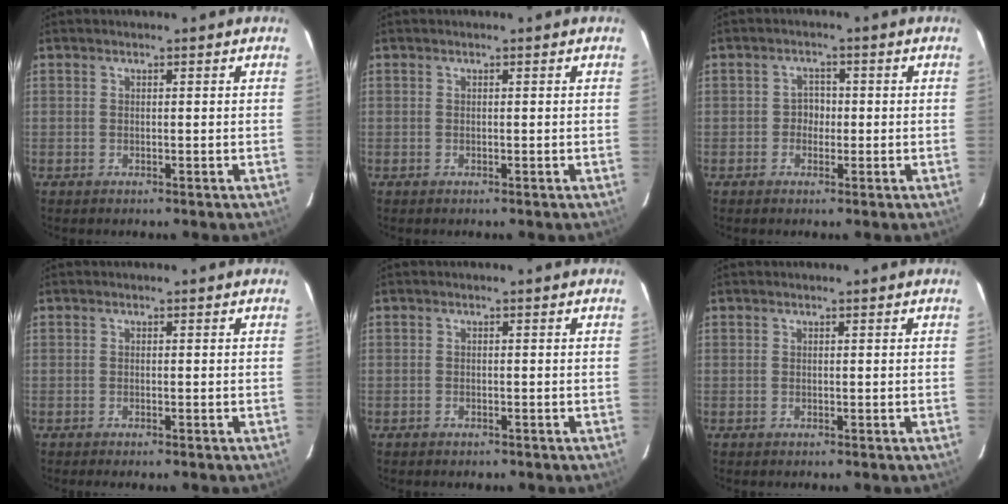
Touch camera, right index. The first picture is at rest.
{"total": 0.0}
{"total": 2.3, "force": [-0.7, 2.1, 0.6], "torque": [-0.008, 0.008, -0.014]}
{"total": 0.5, "force": [-0.5, 0.0, 0.2], "torque": [-0.002, 0.000, -0.010]}
{"total": 1.4, "force": [-1.0, 0.9, 0.2], "torque": [-0.008, 0.002, -0.014]}
{"total": 0.0}